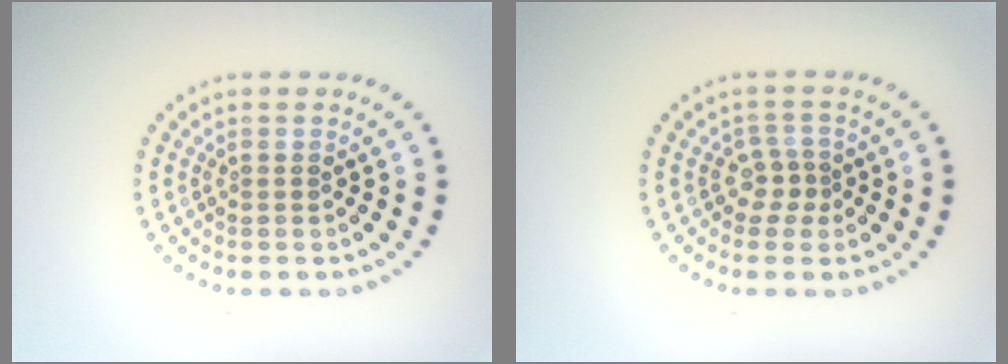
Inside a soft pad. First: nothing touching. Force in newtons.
{"total": 1.9, "press": 1.4, "slide": 1.2}